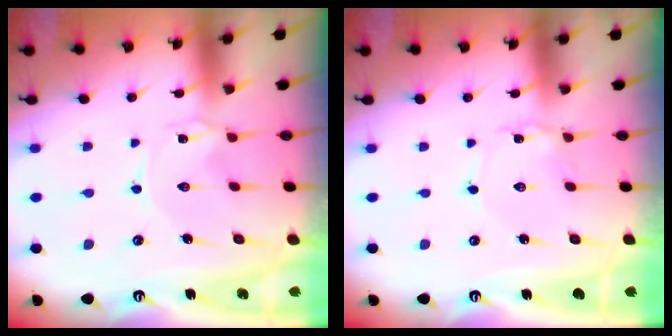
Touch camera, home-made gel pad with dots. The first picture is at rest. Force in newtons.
{"total": 1.7, "press": 1.7, "slide": 0.2}